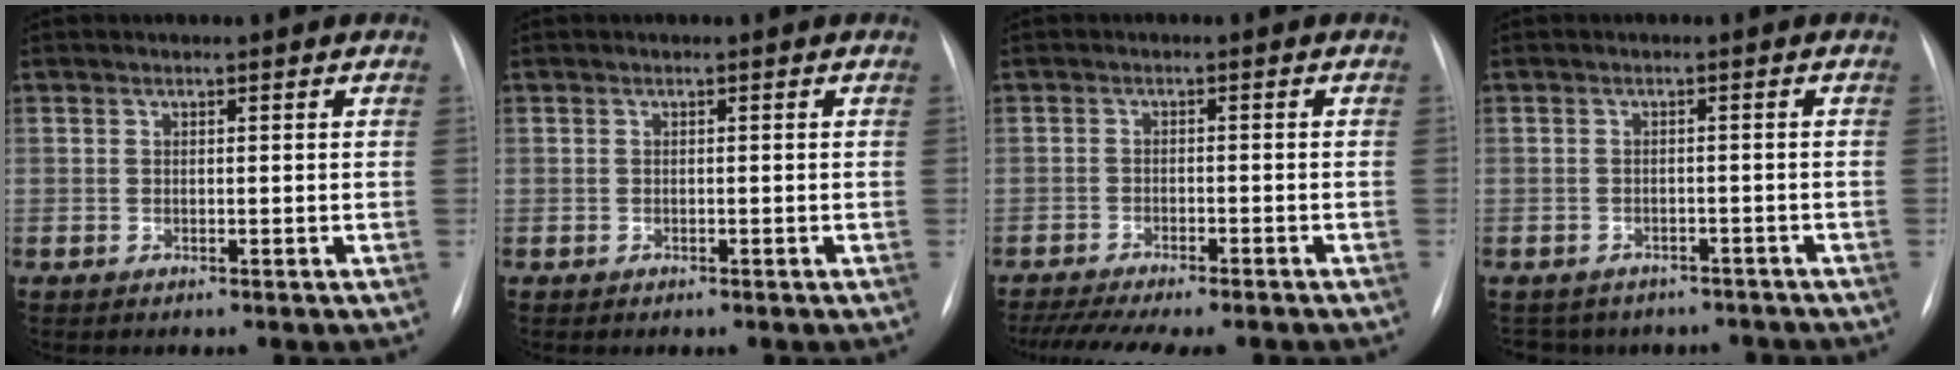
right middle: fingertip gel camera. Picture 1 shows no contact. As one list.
[{"total": 0.0}, {"total": 13.8, "force": [-11.8, 2.7, 6.7], "torque": [-0.121, -0.011, -0.163]}, {"total": 9.0, "force": [-7.7, 4.7, 1.1], "torque": [-0.014, 0.016, -0.083]}]